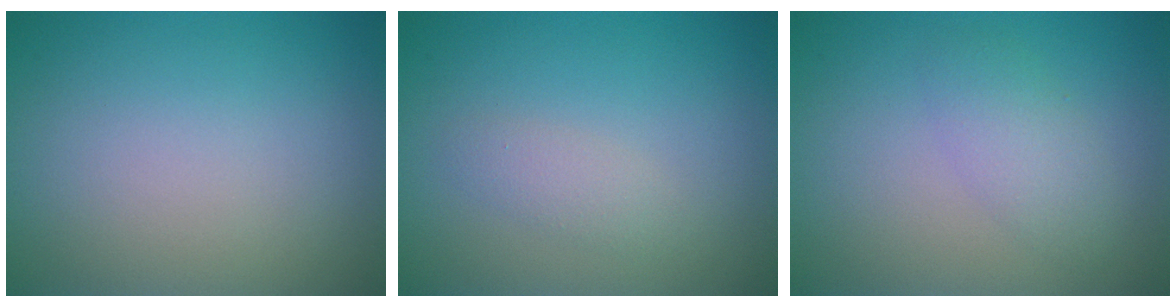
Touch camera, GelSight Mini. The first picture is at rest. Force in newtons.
{"total": 1.4, "press": 1.4, "slide": 0.1}
{"total": 2.4, "press": 2.4, "slide": 0.1}